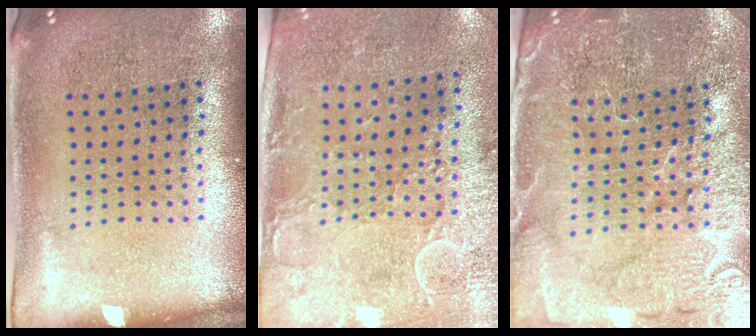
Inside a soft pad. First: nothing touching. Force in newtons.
{"total": 2.9, "press": 2.4, "slide": 1.7}
{"total": 4.2, "press": 4.0, "slide": 1.2}